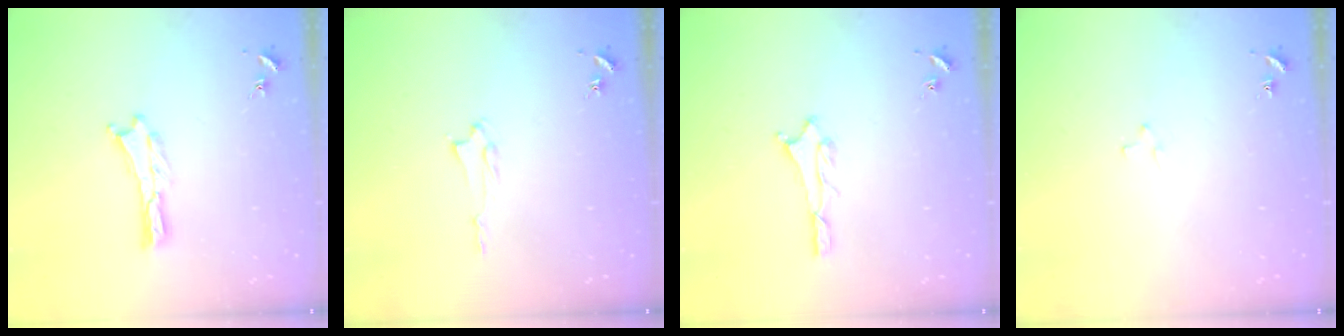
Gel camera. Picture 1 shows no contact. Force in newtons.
{"total": 1.3, "press": 1.3, "slide": 0.2}
{"total": 1.5, "press": 1.5, "slide": 0.1}
{"total": 1.9, "press": 1.9, "slide": 0.1}